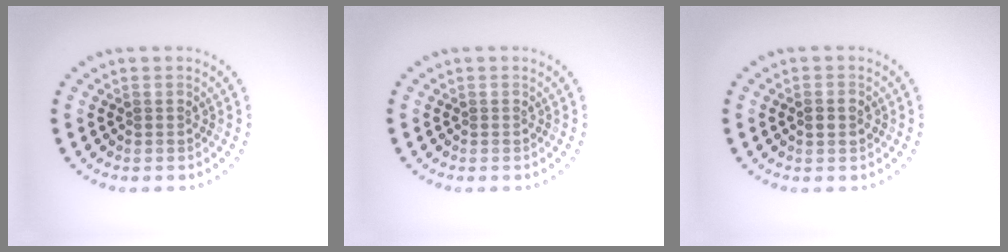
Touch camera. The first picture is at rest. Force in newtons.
{"total": 0.0}
{"total": 1.8, "press": 1.8, "slide": 0.1}